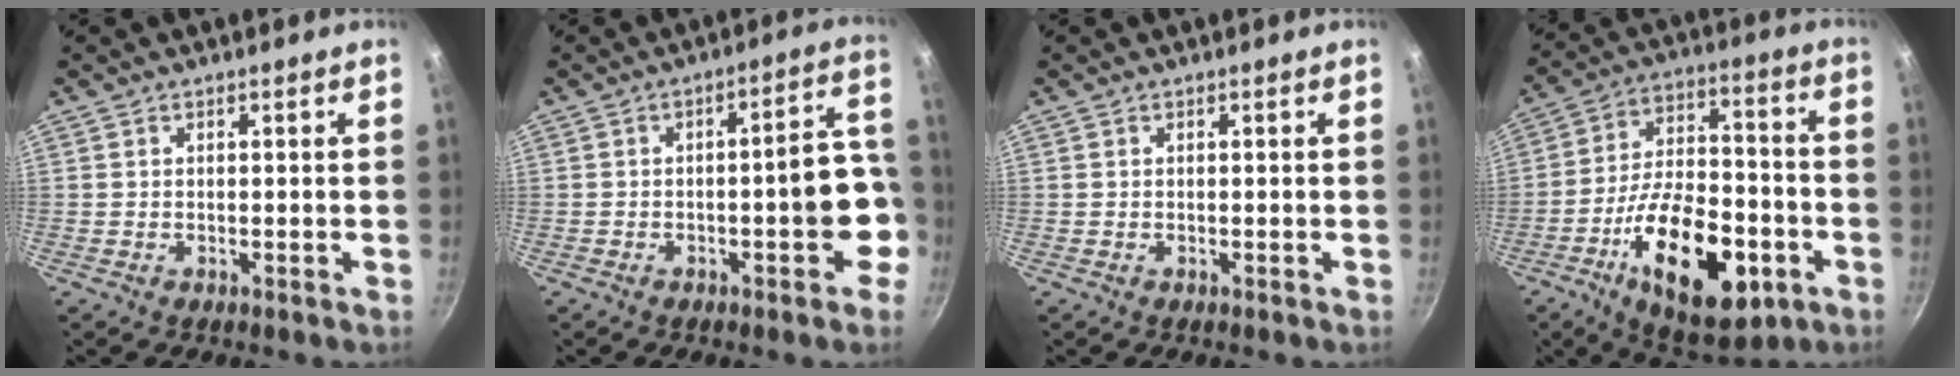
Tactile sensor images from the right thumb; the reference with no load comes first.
{"total": 9.7, "force": [-2.7, 3.6, 8.6], "torque": [-0.082, 0.045, -0.035]}
{"total": 0.0}
{"total": 23.0, "force": [-8.7, 11.2, 18.1], "torque": [-0.263, 0.037, -0.131]}